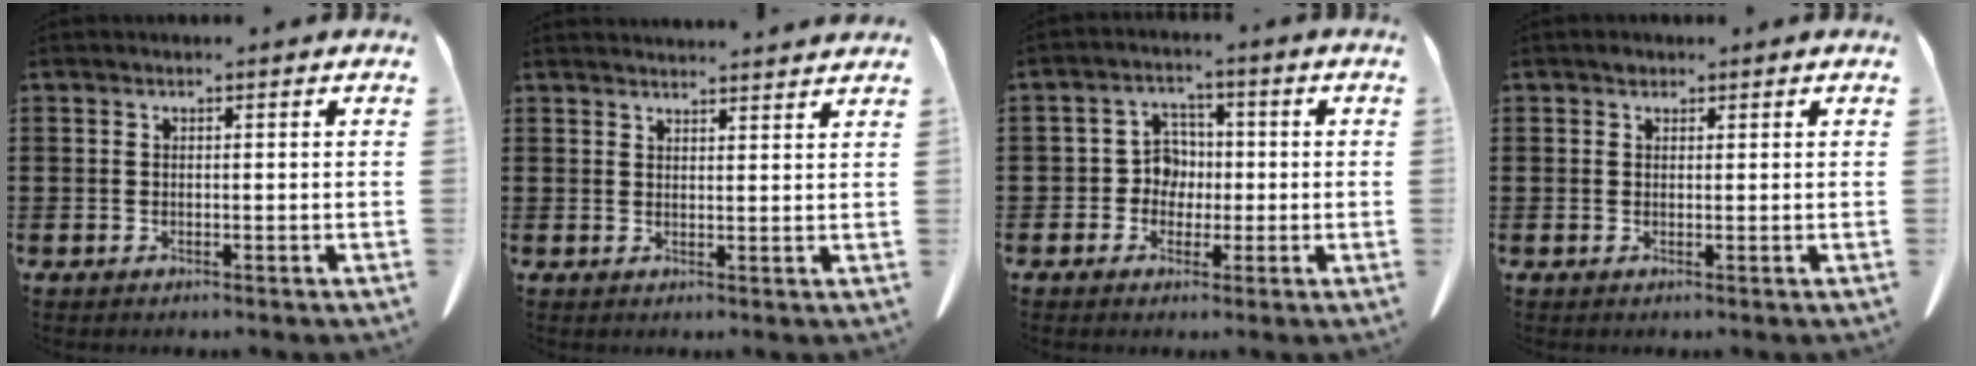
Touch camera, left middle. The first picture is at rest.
{"total": 2.7, "force": [2.7, -0.4, 0.1], "torque": [-0.008, -0.006, 0.051]}
{"total": 4.4, "force": [-0.6, 4.0, 1.6], "torque": [-0.047, 0.012, -0.017]}
{"total": 0.9, "force": [0.6, 0.6, 0.2], "torque": [-0.006, 0.003, 0.011]}